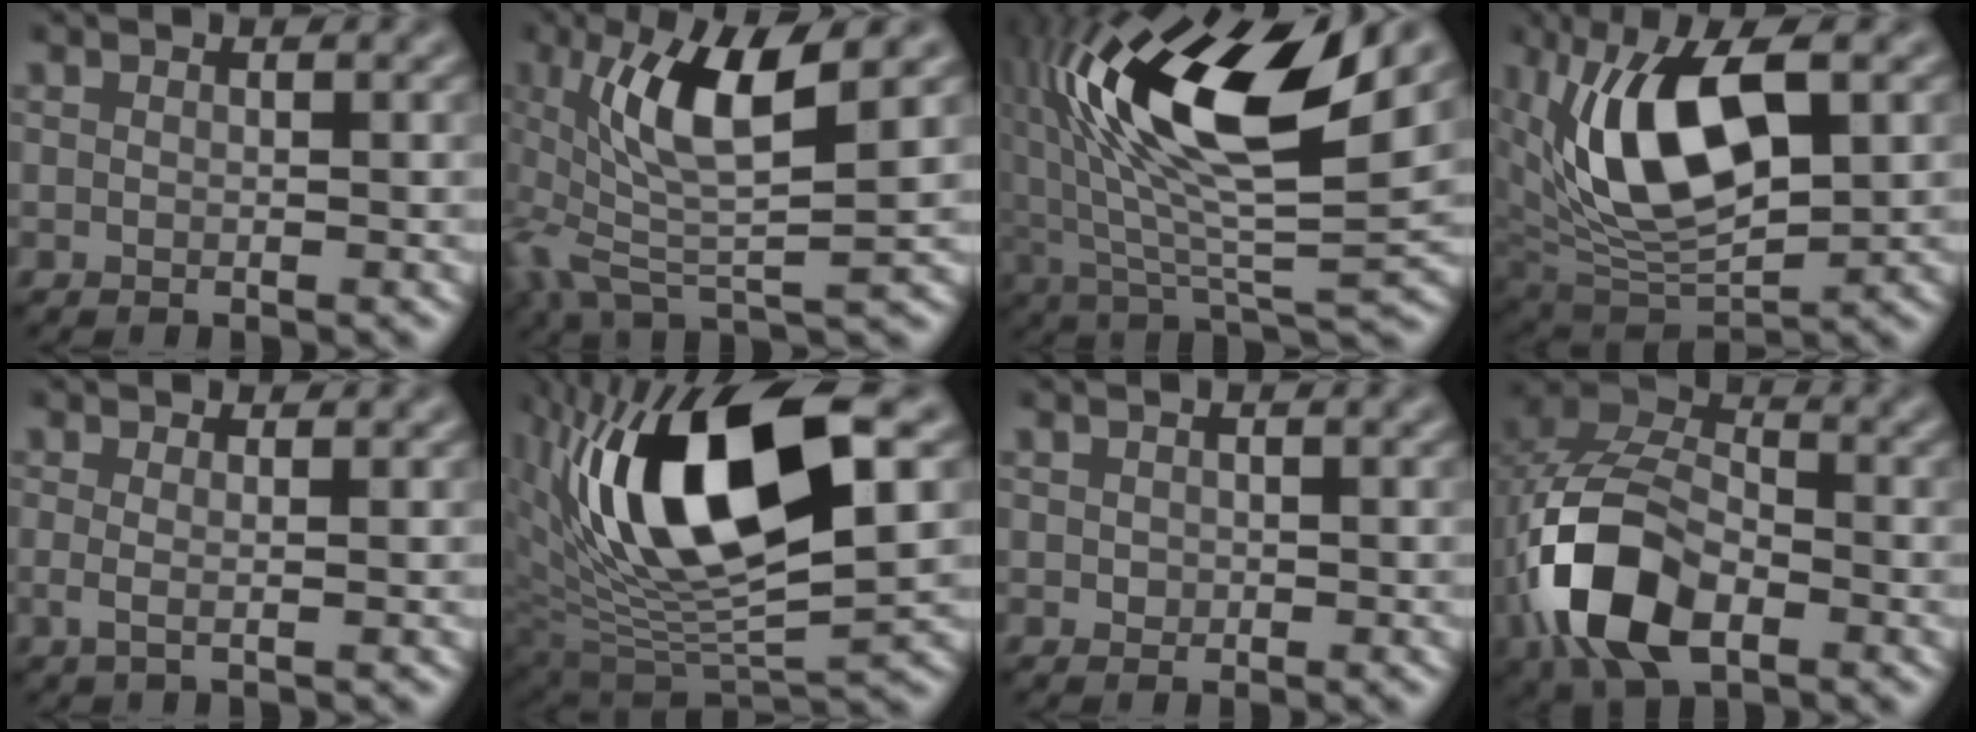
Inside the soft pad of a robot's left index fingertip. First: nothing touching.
{"total": 8.5, "force": [2.2, 2.1, 7.9], "torque": [-0.144, 0.005, 0.035]}
{"total": 14.2, "force": [4.9, 4.0, 12.7], "torque": [-0.249, 0.012, 0.085]}
{"total": 10.8, "force": [2.6, 5.0, 9.2], "torque": [-0.169, 0.006, 0.041]}
{"total": 1.4, "force": [0.0, 0.2, 1.4], "torque": [-0.027, -0.002, -0.003]}
{"total": 13.6, "force": [3.9, 5.2, 11.9], "torque": [-0.212, 0.002, 0.068]}
{"total": 0.5, "force": [0.1, 0.5, 0.1], "torque": [-0.001, -0.002, -0.001]}
{"total": 10.3, "force": [-3.5, 6.1, 7.6], "torque": [-0.166, 0.006, -0.078]}